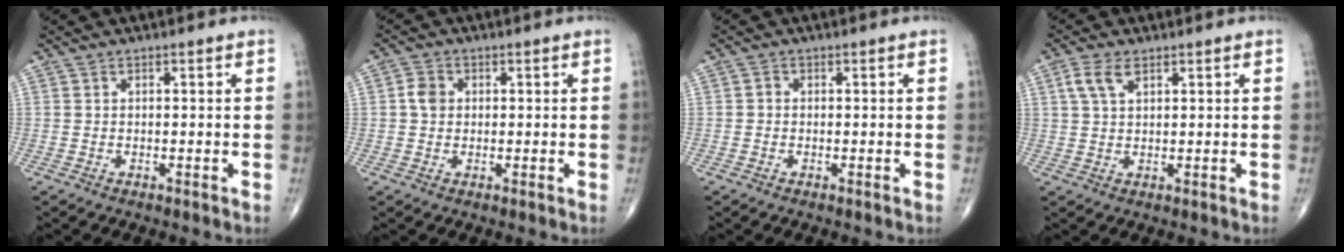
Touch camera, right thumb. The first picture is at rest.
{"total": 2.9, "force": [0.3, 2.4, 1.6], "torque": [-0.022, 0.003, 0.002]}
{"total": 0.7, "force": [-0.1, 0.6, 0.3], "torque": [-0.002, 0.001, -0.007]}
{"total": 4.1, "force": [2.0, 2.0, 3.0], "torque": [-0.063, 0.006, 0.043]}